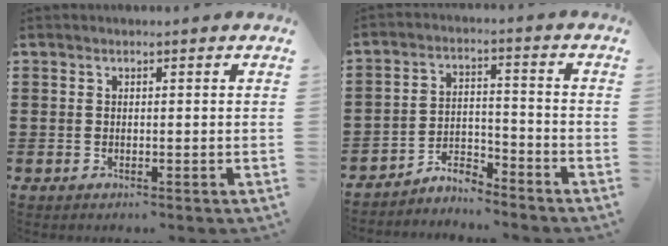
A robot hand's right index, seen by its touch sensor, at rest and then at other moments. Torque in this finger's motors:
{"motor_torque": [0.04, 0.04, 0.01, -0.01]}